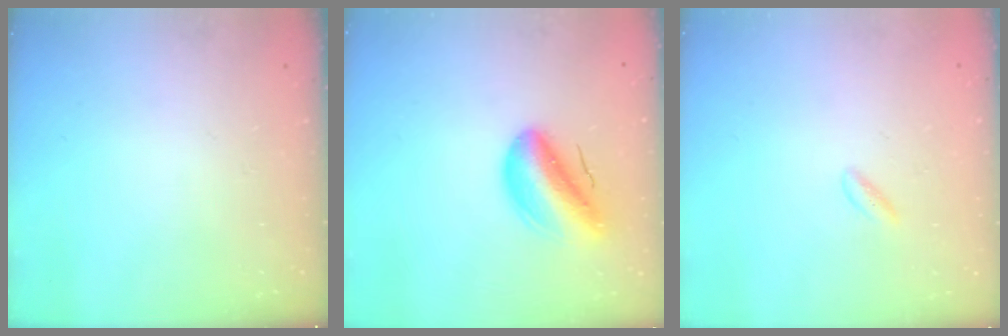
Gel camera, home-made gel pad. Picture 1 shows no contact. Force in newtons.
{"total": 10.9, "press": 10.3, "slide": 3.5}
{"total": 1.4, "press": 1.1, "slide": 0.8}